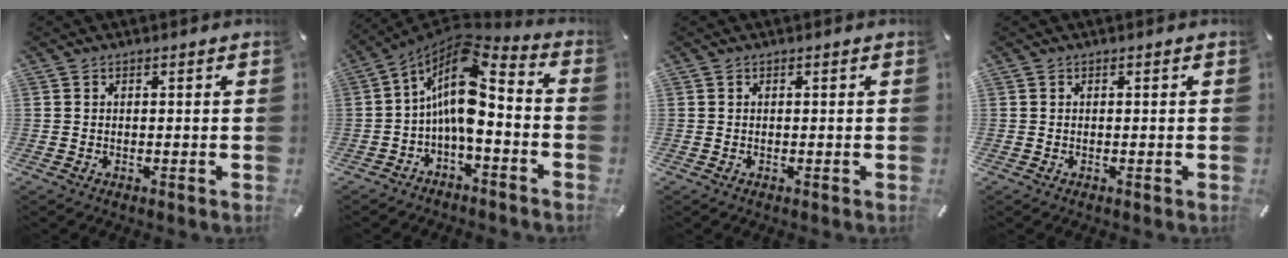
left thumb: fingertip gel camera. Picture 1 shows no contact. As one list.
[{"total": 12.7, "force": [-0.1, 6.3, 11.0], "torque": [-0.211, -0.021, -0.004]}, {"total": 0.0}, {"total": 0.0}]